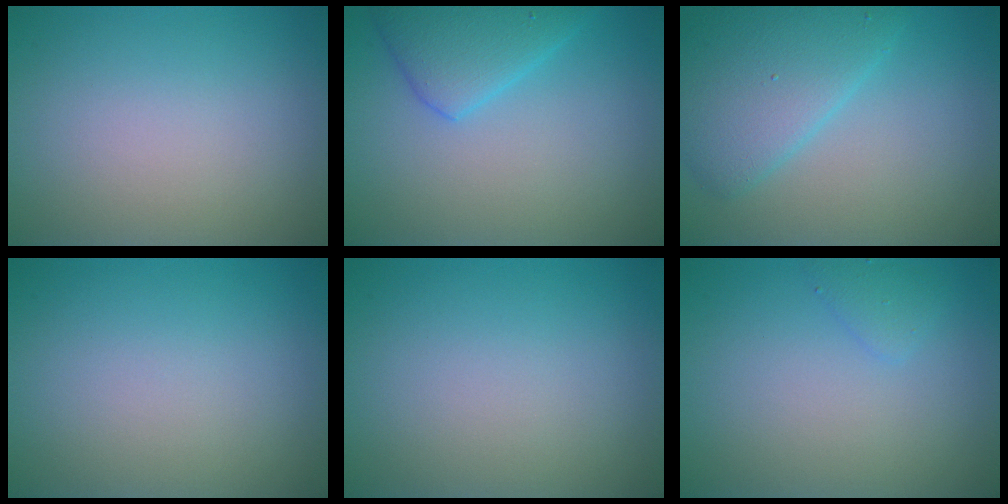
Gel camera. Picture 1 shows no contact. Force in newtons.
{"total": 4.0, "press": 4.0, "slide": 0.1}
{"total": 5.4, "press": 5.4, "slide": 0.1}
{"total": 0.0}
{"total": 0.0}
{"total": 1.1, "press": 1.1, "slide": 0.0}